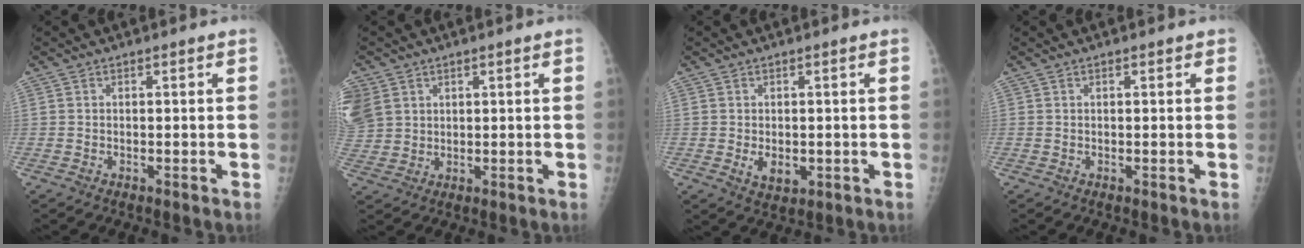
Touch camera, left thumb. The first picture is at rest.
{"total": 11.1, "force": [3.9, 9.3, 4.5], "torque": [-0.132, 0.013, 0.090]}
{"total": 3.7, "force": [-0.6, 2.5, 2.7], "torque": [-0.030, -0.007, 0.000]}
{"total": 0.6, "force": [0.3, 0.3, 0.4], "torque": [-0.003, 0.000, 0.001]}